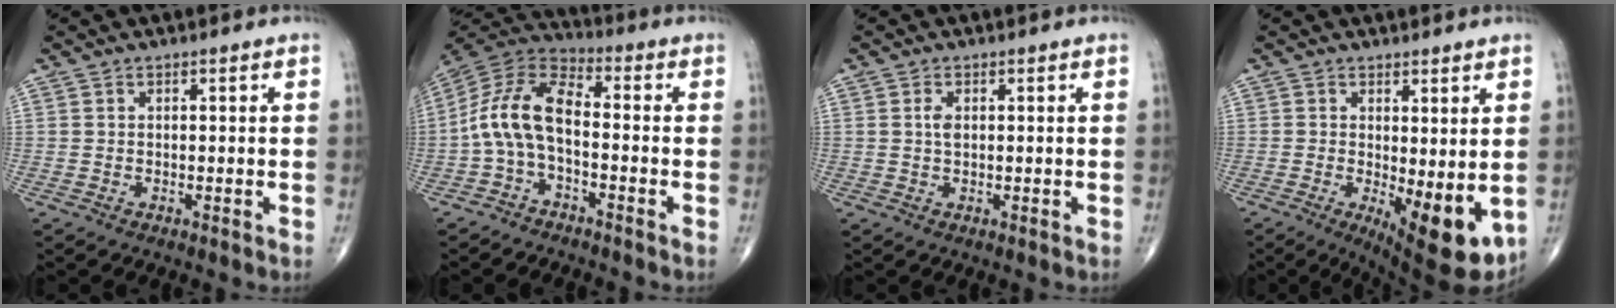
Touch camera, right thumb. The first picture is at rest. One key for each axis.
{"total": 11.1, "fx": -2.0, "fy": 5.7, "fz": 9.3, "tx": -0.183, "ty": 0.044, "tz": -0.053}
{"total": 1.7, "fx": 0.3, "fy": 0.9, "fz": 1.4, "tx": -0.029, "ty": 0.000, "tz": 0.006}
{"total": 10.4, "fx": -1.5, "fy": 3.7, "fz": 9.6, "tx": -0.130, "ty": -0.026, "tz": -0.011}